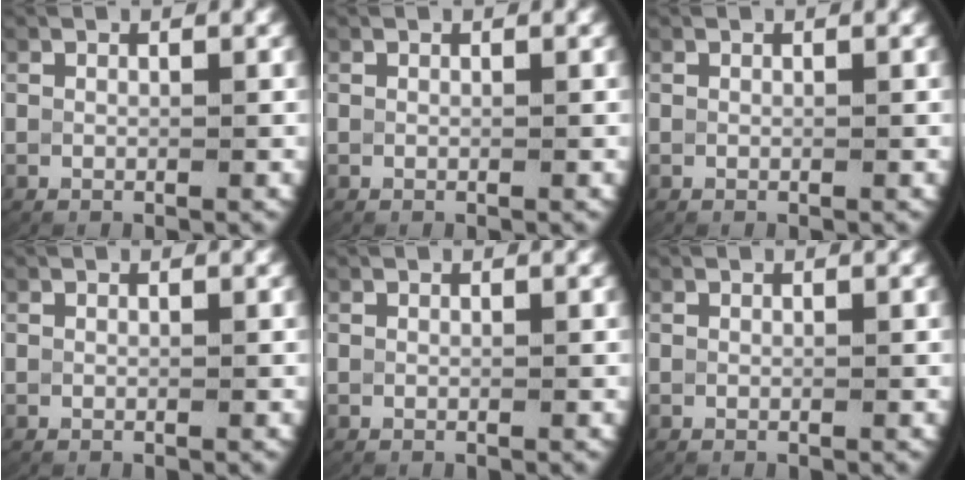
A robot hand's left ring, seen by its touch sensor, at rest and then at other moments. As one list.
[{"total": 0.0}, {"total": 0.0}, {"total": 0.0}, {"total": 0.0}, {"total": 0.0}]